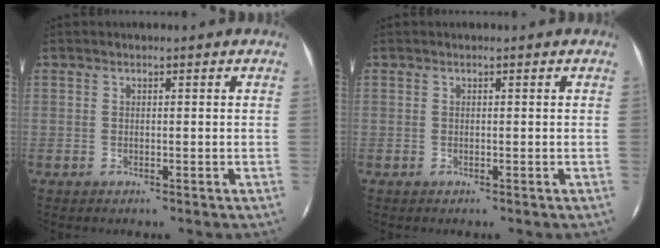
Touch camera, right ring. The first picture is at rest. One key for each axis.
{"total": 0.0}